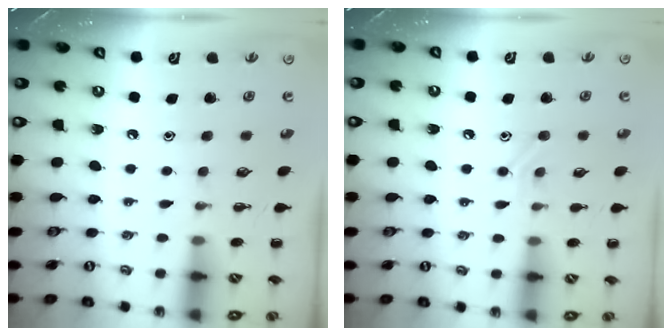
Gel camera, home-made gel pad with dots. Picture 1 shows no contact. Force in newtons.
{"total": 6.9, "press": 6.8, "slide": 1.4}